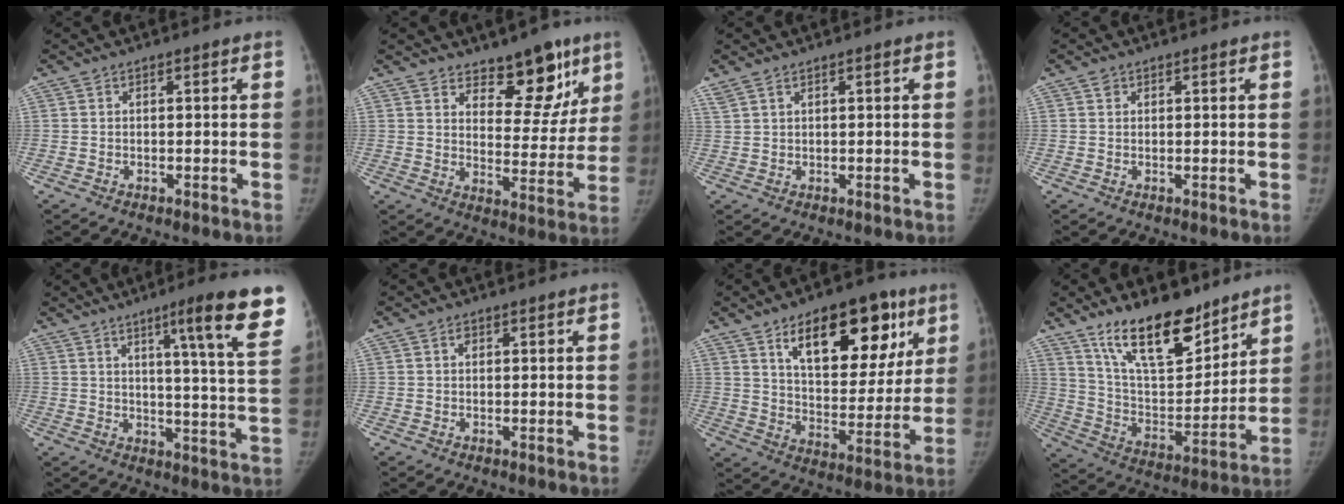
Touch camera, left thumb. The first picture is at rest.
{"total": 11.7, "force": [8.2, 5.9, 6.0], "torque": [-0.020, -0.062, 0.124]}
{"total": 2.2, "force": [1.7, 0.6, 1.2], "torque": [-0.031, 0.011, 0.040]}
{"total": 1.0, "force": [0.6, 0.7, 0.3], "torque": [0.001, -0.003, 0.009]}
{"total": 16.1, "force": [9.6, 0.5, 13.0], "torque": [-0.159, -0.048, 0.115]}
{"total": 0.6, "force": [0.2, 0.5, 0.2], "torque": [0.005, -0.004, 0.002]}
{"total": 21.7, "force": [10.9, 11.1, 15.2], "torque": [-0.160, -0.039, 0.169]}
{"total": 18.3, "force": [13.2, 7.3, 10.4], "torque": [-0.122, -0.092, 0.235]}